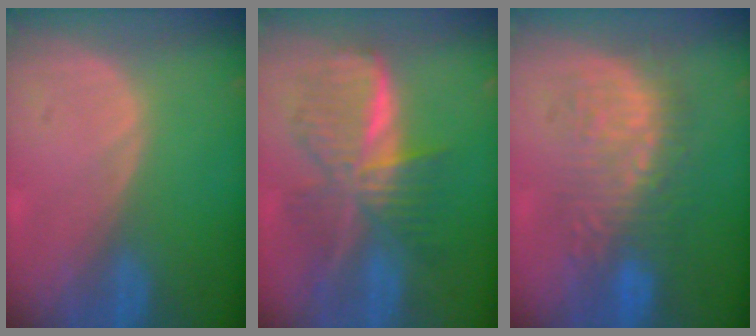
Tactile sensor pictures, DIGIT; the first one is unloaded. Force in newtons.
{"total": 9.4, "press": 9.4, "slide": 0.5}
{"total": 8.7, "press": 8.6, "slide": 1.2}